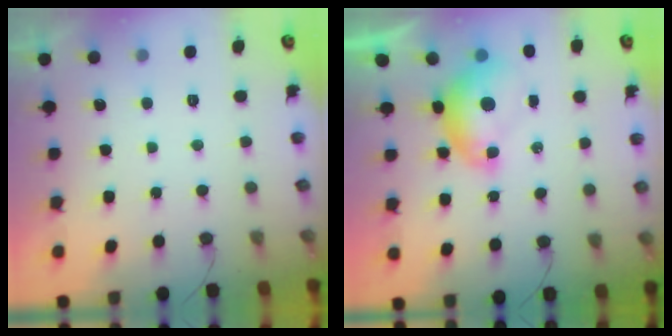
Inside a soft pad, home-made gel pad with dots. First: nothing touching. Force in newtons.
{"total": 8.0, "press": 7.9, "slide": 1.0}